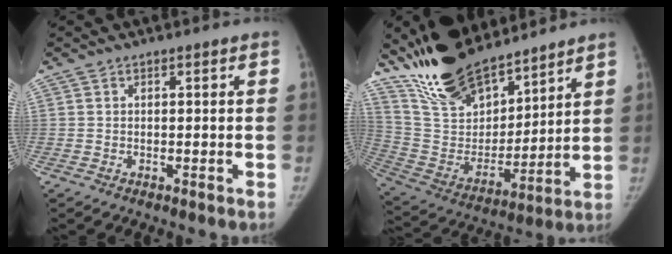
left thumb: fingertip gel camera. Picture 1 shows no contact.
{"total": 20.7, "force": [17.1, 7.9, 8.6], "torque": [-0.123, -0.089, 0.320]}